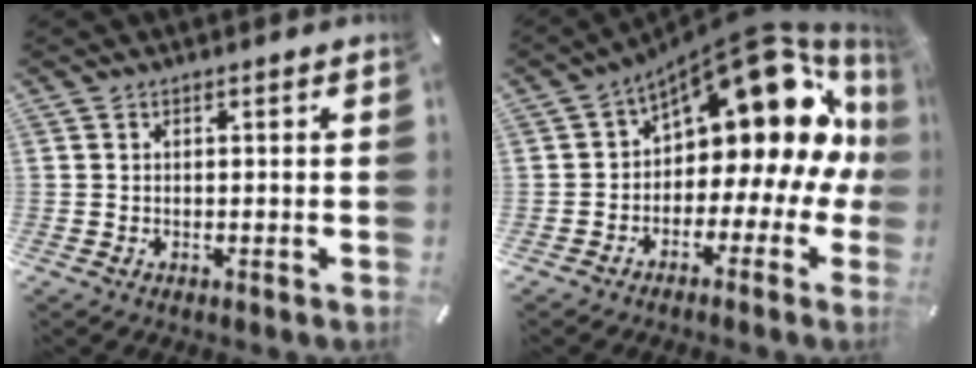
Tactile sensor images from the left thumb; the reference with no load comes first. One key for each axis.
{"total": 17.2, "fx": 9.7, "fy": 8.8, "fz": 11.1, "tx": -0.147, "ty": -0.084, "tz": 0.159}